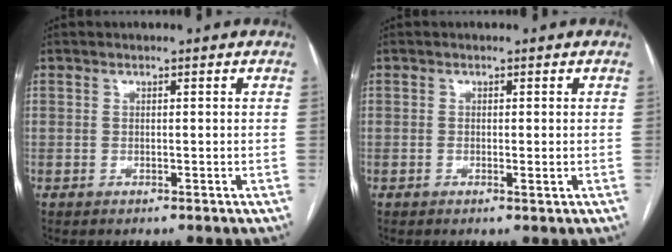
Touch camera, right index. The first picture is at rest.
{"total": 1.2, "force": [-0.3, 0.2, 1.1], "torque": [-0.018, -0.003, -0.004]}